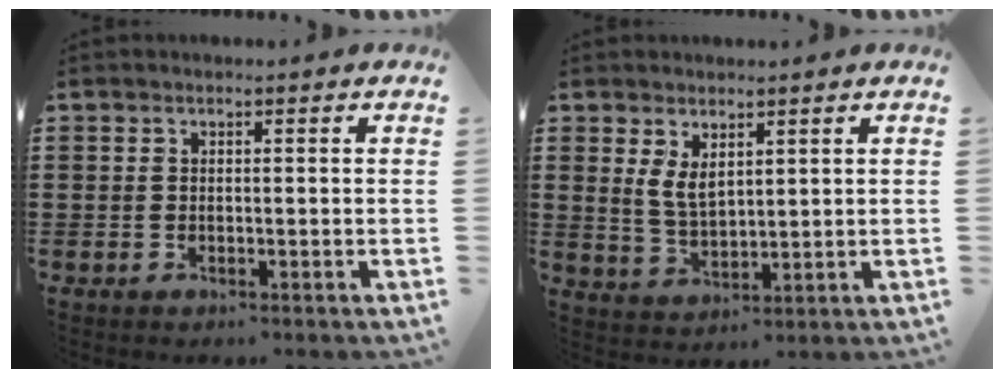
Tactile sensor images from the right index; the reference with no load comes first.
{"total": 4.2, "force": [2.0, 2.2, 3.0], "torque": [-0.063, 0.004, 0.036]}